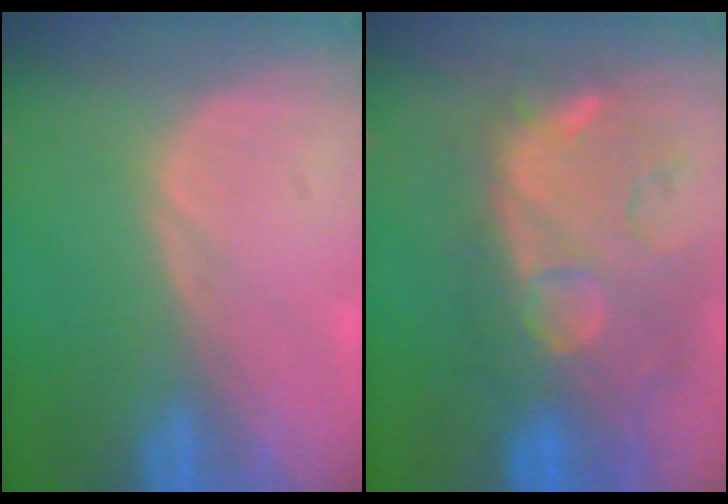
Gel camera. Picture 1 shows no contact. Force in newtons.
{"total": 12.6, "press": 11.3, "slide": 5.7}